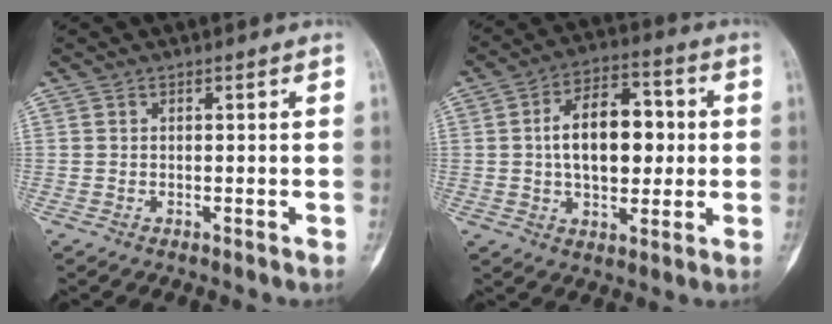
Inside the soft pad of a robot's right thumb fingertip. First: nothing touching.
{"total": 14.3, "force": [0.9, 8.5, 11.6], "torque": [-0.153, 0.020, 0.011]}